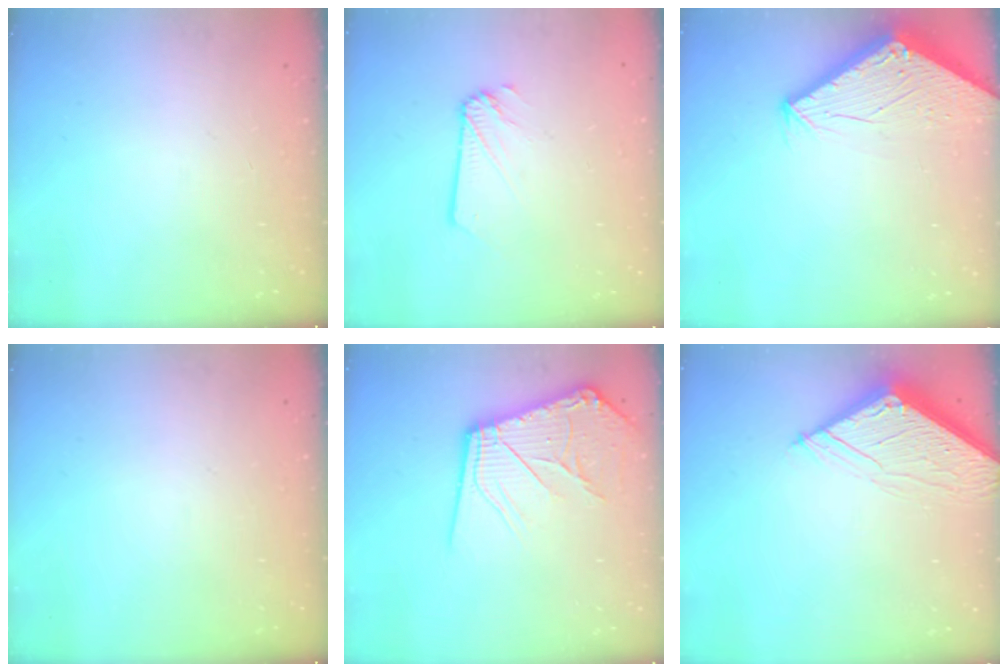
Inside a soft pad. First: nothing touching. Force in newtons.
{"total": 1.2, "press": 1.2, "slide": 0.1}
{"total": 2.7, "press": 2.7, "slide": 0.1}
{"total": 0.0}
{"total": 14.8, "press": 14.7, "slide": 2.0}
{"total": 6.6, "press": 6.6, "slide": 0.7}